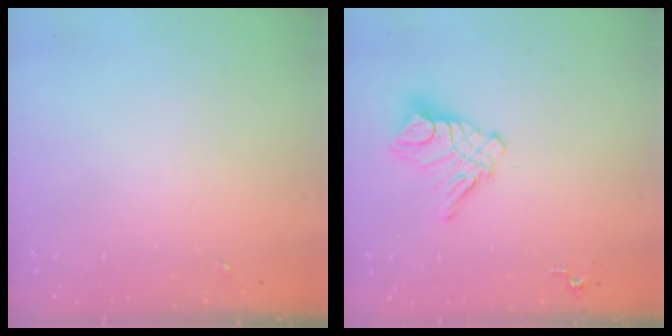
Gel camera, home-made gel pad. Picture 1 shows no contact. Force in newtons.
{"total": 11.5, "press": 11.4, "slide": 0.8}